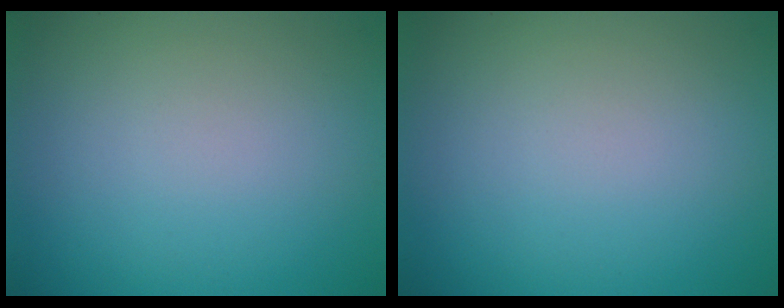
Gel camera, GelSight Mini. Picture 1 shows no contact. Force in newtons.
{"total": 0.0}